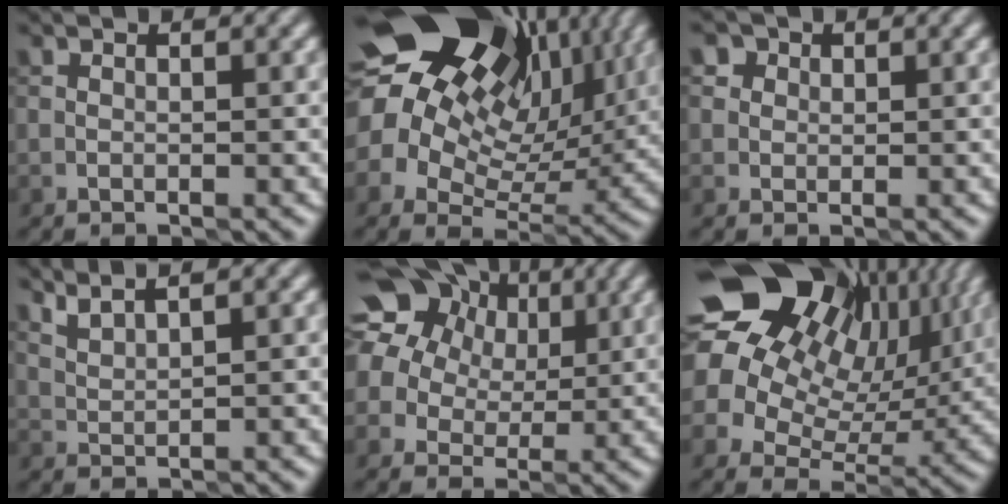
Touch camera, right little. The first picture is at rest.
{"total": 21.0, "force": [9.0, 14.6, 12.1], "torque": [-0.242, 0.047, 0.154]}
{"total": 3.9, "force": [2.1, 2.9, 1.5], "torque": [-0.027, 0.010, 0.021]}
{"total": 2.7, "force": [2.3, 0.2, 1.3], "torque": [-0.029, 0.010, 0.047]}
{"total": 16.3, "force": [7.7, 12.3, 7.3], "torque": [-0.178, 0.029, 0.148]}
{"total": 20.2, "force": [8.8, 14.2, 11.4], "torque": [-0.255, 0.056, 0.149]}